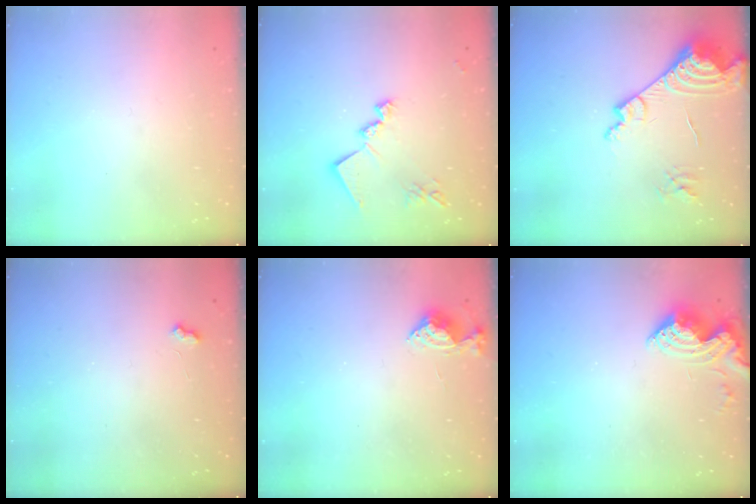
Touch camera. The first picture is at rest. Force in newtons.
{"total": 14.1, "press": 14.1, "slide": 0.6}
{"total": 16.3, "press": 16.2, "slide": 2.4}
{"total": 2.3, "press": 2.3, "slide": 0.4}
{"total": 5.3, "press": 5.3, "slide": 0.7}
{"total": 8.8, "press": 8.8, "slide": 0.9}